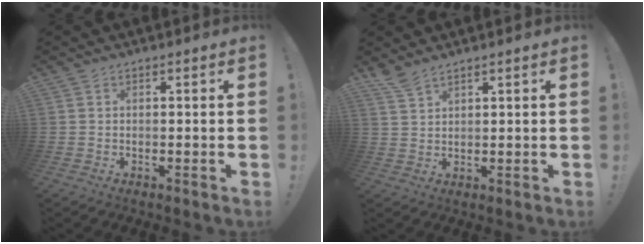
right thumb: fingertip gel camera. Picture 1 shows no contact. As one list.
[{"total": 4.1, "force": [3.6, 0.6, 1.9], "torque": [-0.037, -0.023, 0.067]}]